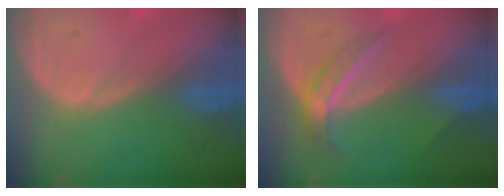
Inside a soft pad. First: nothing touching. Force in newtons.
{"total": 4.6, "press": 4.1, "slide": 2.3}